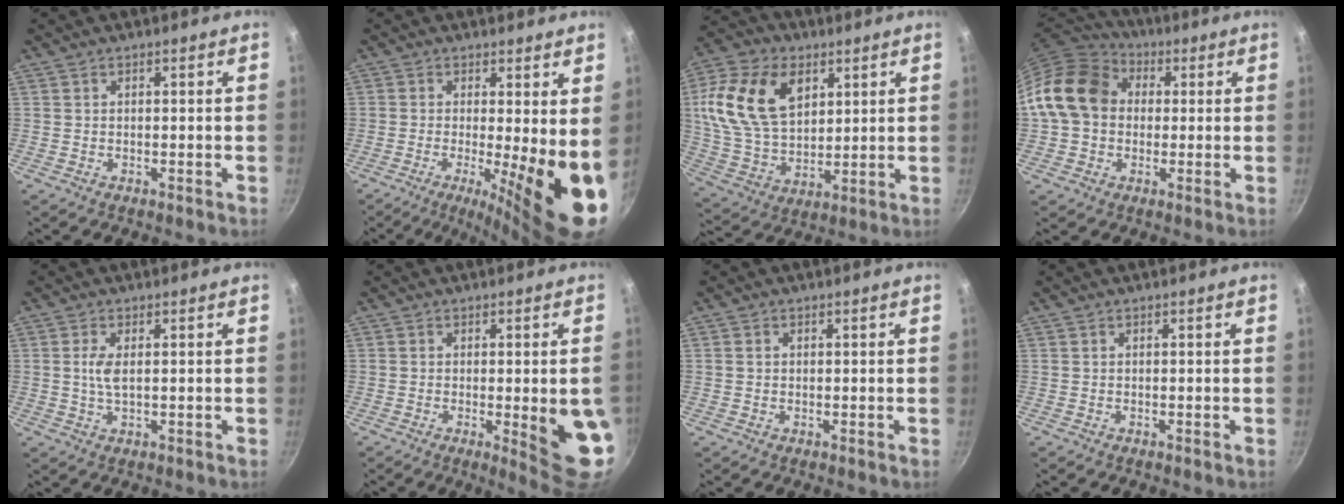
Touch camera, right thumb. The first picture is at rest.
{"total": 12.5, "force": [-1.5, 2.7, 12.1], "torque": [-0.155, -0.021, -0.019]}
{"total": 19.6, "force": [6.3, 12.8, 13.4], "torque": [-0.238, -0.011, 0.118]}
{"total": 15.0, "force": [1.7, 12.2, 8.6], "torque": [-0.131, 0.031, 0.017]}
{"total": 3.1, "force": [0.4, 1.3, 2.9], "torque": [-0.063, 0.000, 0.008]}
{"total": 10.9, "force": [-1.5, 2.3, 10.5], "torque": [-0.112, -0.007, -0.011]}
{"total": 1.1, "force": [0.2, 1.0, 0.5], "torque": [-0.007, 0.004, 0.001]}
{"total": 0.0}